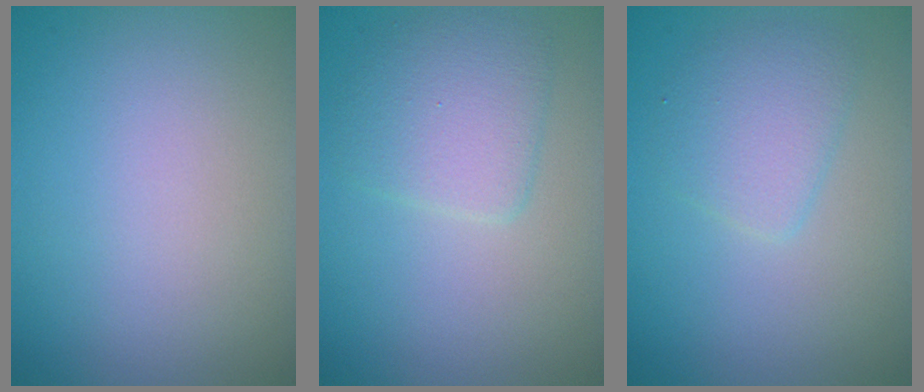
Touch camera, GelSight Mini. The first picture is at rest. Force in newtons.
{"total": 3.3, "press": 3.3, "slide": 0.1}
{"total": 2.7, "press": 2.7, "slide": 0.2}